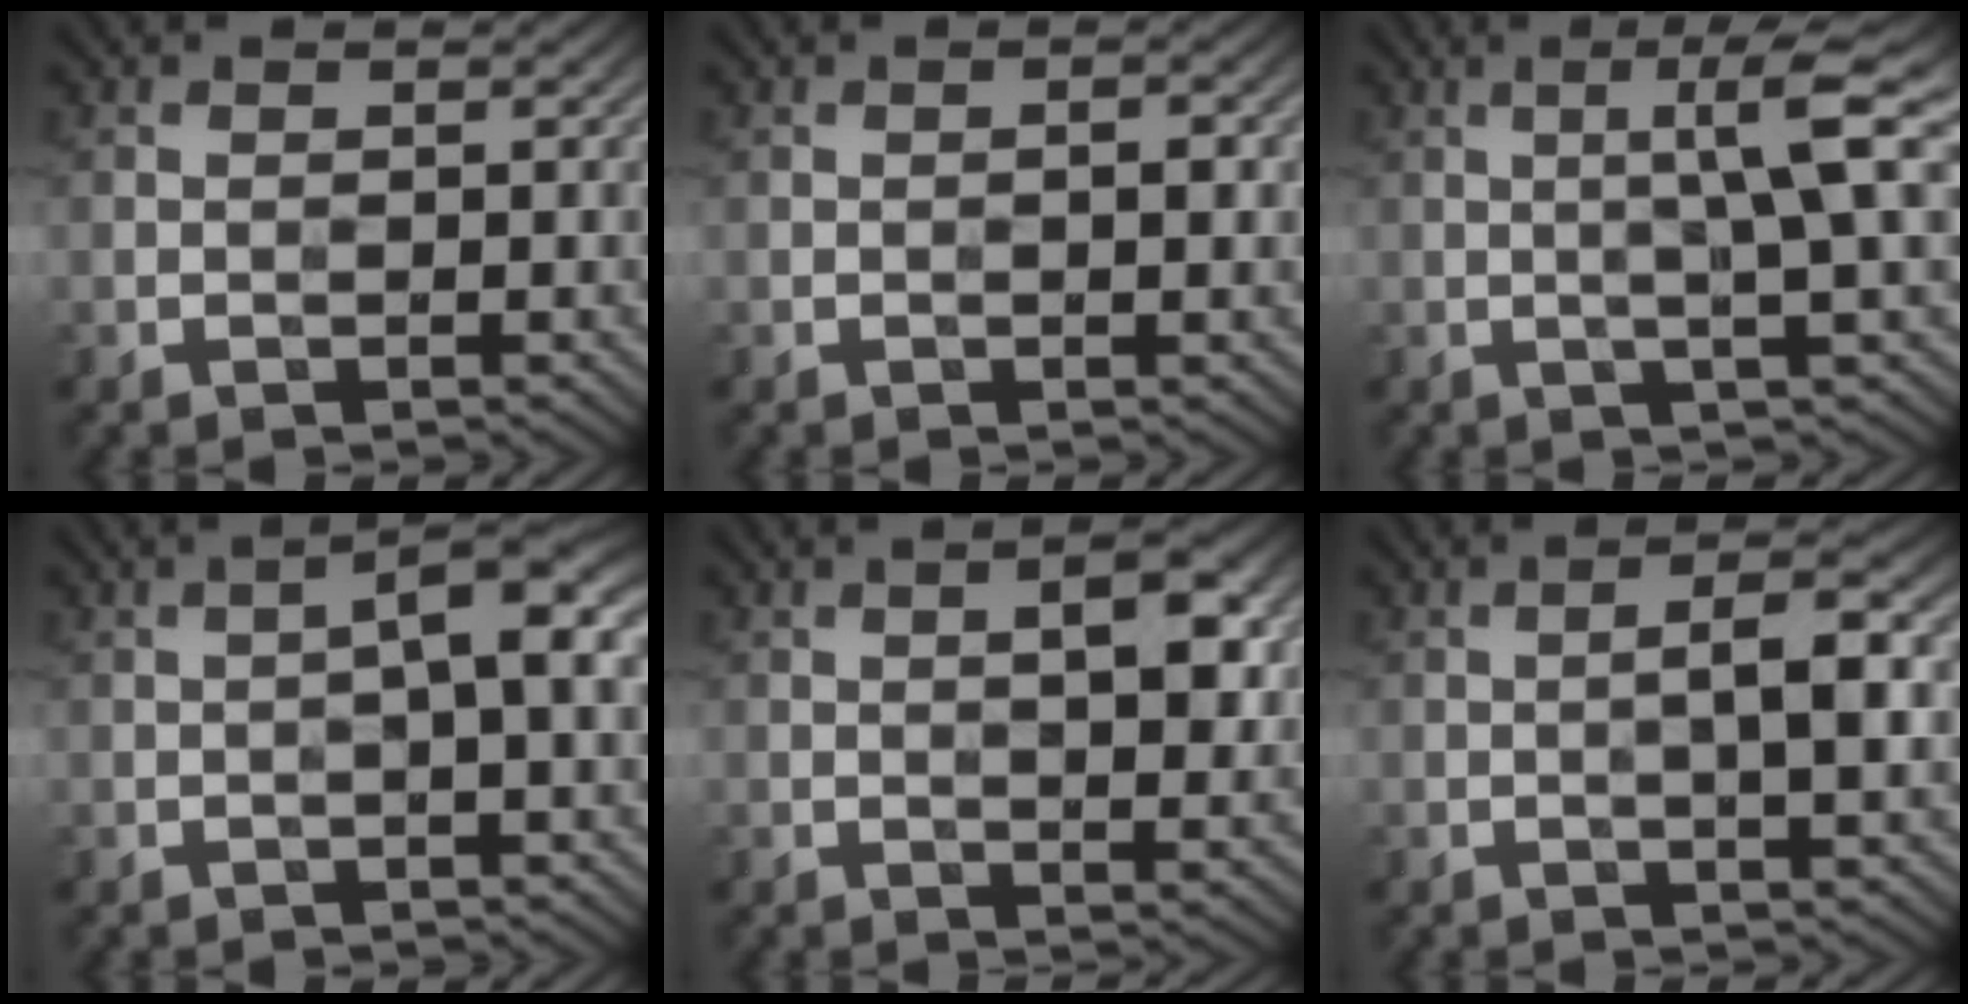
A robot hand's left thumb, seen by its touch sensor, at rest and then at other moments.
{"total": 1.6, "force": [0.0, 0.5, 1.5], "torque": [-0.019, 0.004, -0.003]}
{"total": 6.3, "force": [1.0, 0.2, 6.2], "torque": [-0.110, 0.019, 0.016]}
{"total": 4.8, "force": [0.3, 0.9, 4.7], "torque": [-0.078, 0.016, 0.000]}
{"total": 5.5, "force": [1.2, 2.0, 4.9], "torque": [-0.076, 0.005, 0.018]}
{"total": 4.6, "force": [-0.1, 0.9, 4.5], "torque": [-0.078, 0.012, -0.006]}